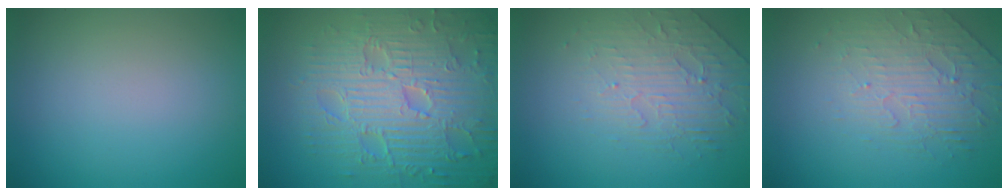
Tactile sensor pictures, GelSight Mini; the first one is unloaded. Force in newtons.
{"total": 9.6, "press": 7.0, "slide": 6.6}
{"total": 2.5, "press": 1.8, "slide": 1.6}
{"total": 2.5, "press": 1.8, "slide": 1.6}